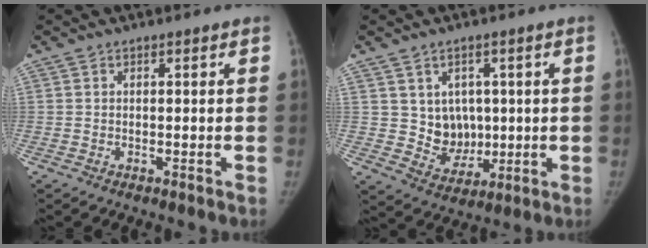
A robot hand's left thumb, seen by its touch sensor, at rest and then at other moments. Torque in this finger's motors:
{"motor_torque": [-0.11, 0.18, 0.19, 0.06, 0.00]}